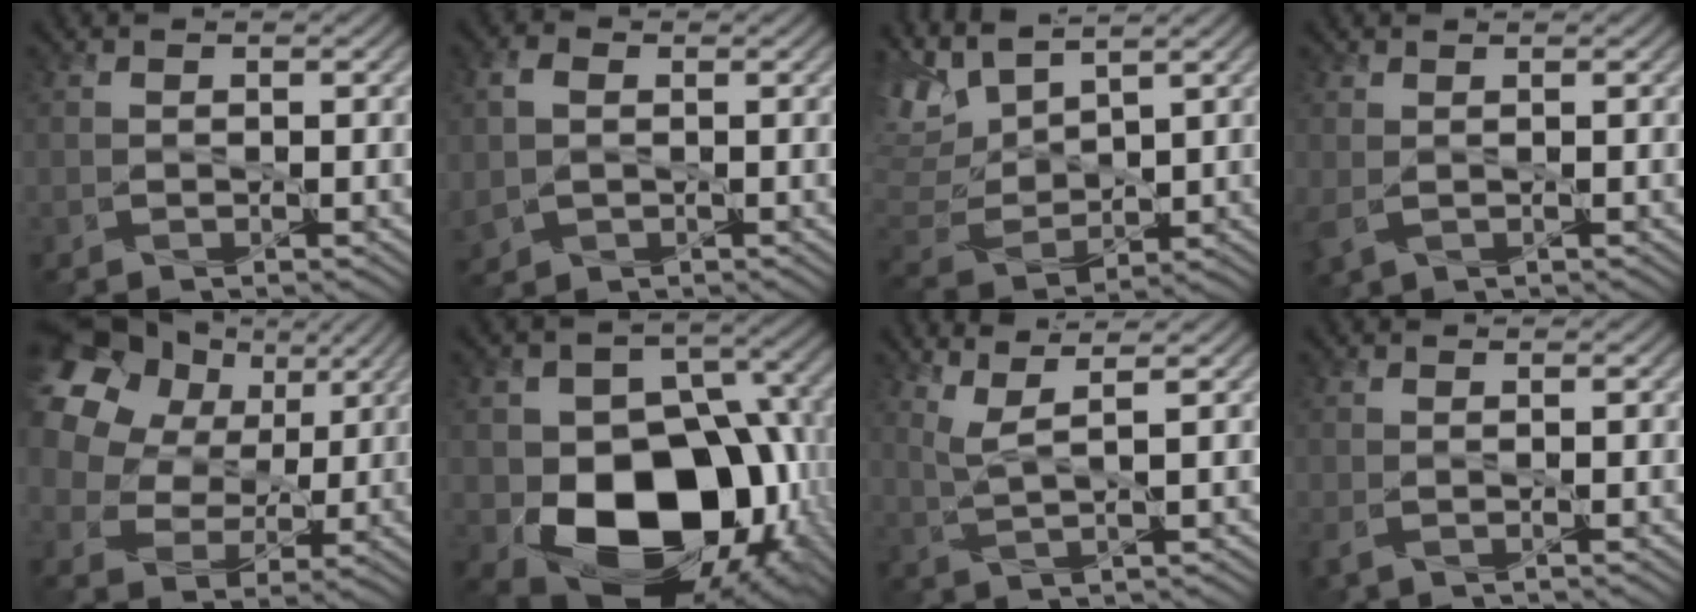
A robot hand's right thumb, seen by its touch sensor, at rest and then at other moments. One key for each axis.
{"total": 3.9, "fx": 0.4, "fy": 3.2, "fz": 2.2, "tx": -0.063, "ty": -0.003, "tz": 0.008}
{"total": 8.4, "fx": 6.2, "fy": 3.1, "fz": 4.8, "tx": -0.145, "ty": 0.013, "tz": 0.127}
{"total": 2.1, "fx": 0.3, "fy": 1.5, "fz": 1.5, "tx": -0.048, "ty": -0.006, "tz": 0.005}
{"total": 20.9, "fx": 10.4, "fy": 14.9, "fz": 10.5, "tx": -0.301, "ty": 0.065, "tz": 0.196}
{"total": 16.2, "fx": -4.1, "fy": 11.6, "fz": 10.5, "tx": -0.145, "ty": -0.037, "tz": -0.065}
{"total": 4.1, "fx": 2.6, "fy": 0.6, "fz": 3.1, "tx": -0.067, "ty": 0.004, "tz": 0.058}
{"total": 1.1, "fx": -0.3, "fy": 0.3, "fz": 1.0, "tx": -0.027, "ty": -0.004, "tz": -0.007}